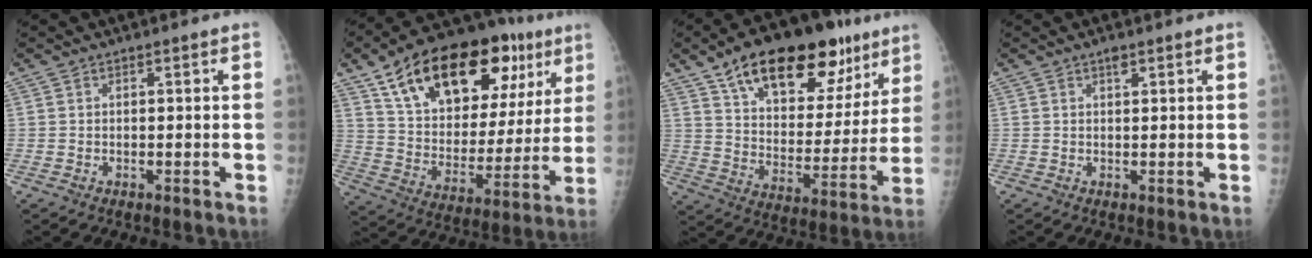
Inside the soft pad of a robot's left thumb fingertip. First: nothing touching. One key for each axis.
{"total": 29.0, "fx": 14.9, "fy": 14.4, "fz": 20.3, "tx": -0.279, "ty": -0.007, "tz": 0.243}
{"total": 25.7, "fx": 15.5, "fy": 12.5, "fz": 16.4, "tx": -0.211, "ty": -0.028, "tz": 0.244}
{"total": 1.4, "fx": 0.9, "fy": 0.6, "fz": 0.9, "tx": -0.008, "ty": -0.002, "tz": 0.012}